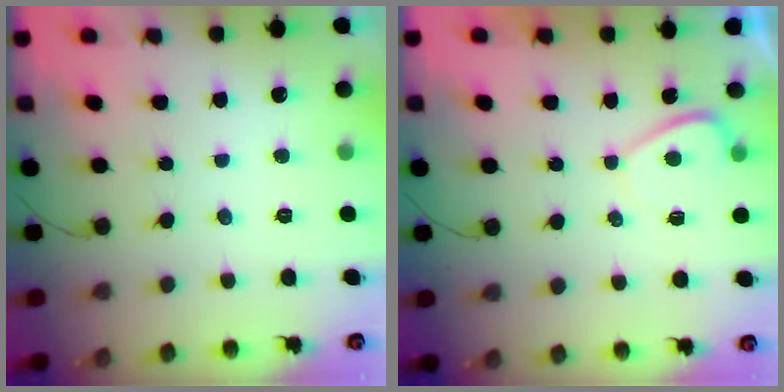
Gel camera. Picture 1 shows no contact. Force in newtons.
{"total": 2.1, "press": 2.0, "slide": 0.7}